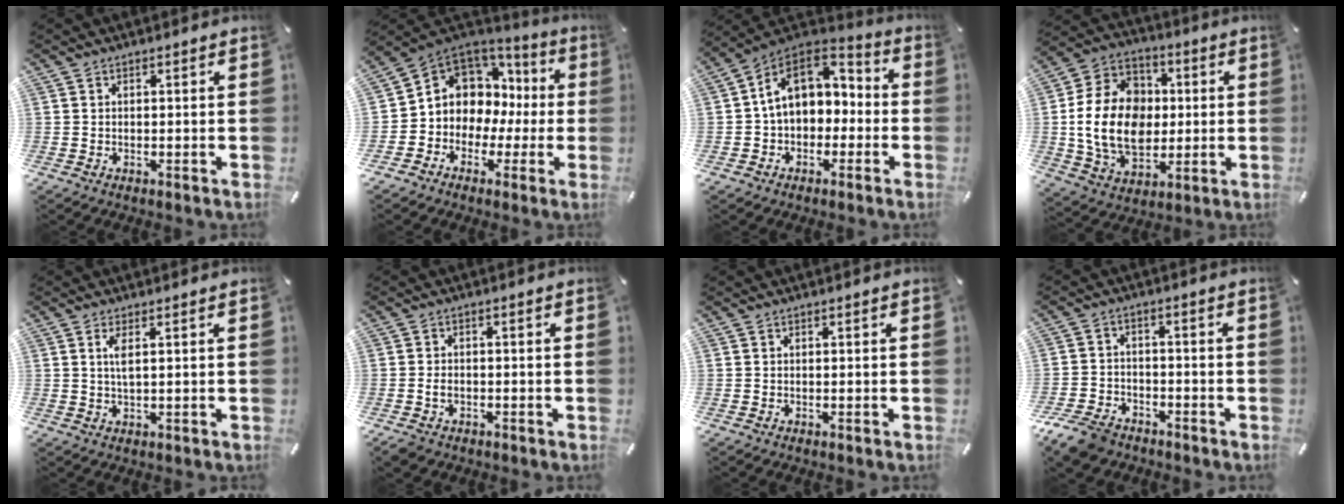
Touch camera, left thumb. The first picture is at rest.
{"total": 8.3, "force": [0.8, 8.0, 1.8], "torque": [-0.042, -0.029, 0.022]}
{"total": 11.9, "force": [1.7, 9.5, 6.8], "torque": [-0.125, 0.005, 0.032]}
{"total": 18.8, "force": [-0.9, 14.8, 11.6], "torque": [-0.256, 0.015, -0.014]}
{"total": 3.0, "force": [0.8, 0.6, 2.8], "torque": [-0.058, 0.003, 0.011]}
{"total": 2.7, "force": [-1.1, 1.9, 1.5], "torque": [-0.034, 0.003, -0.023]}
{"total": 0.0}
{"total": 7.6, "force": [-6.0, 4.1, 2.4], "torque": [-0.047, 0.033, -0.114]}